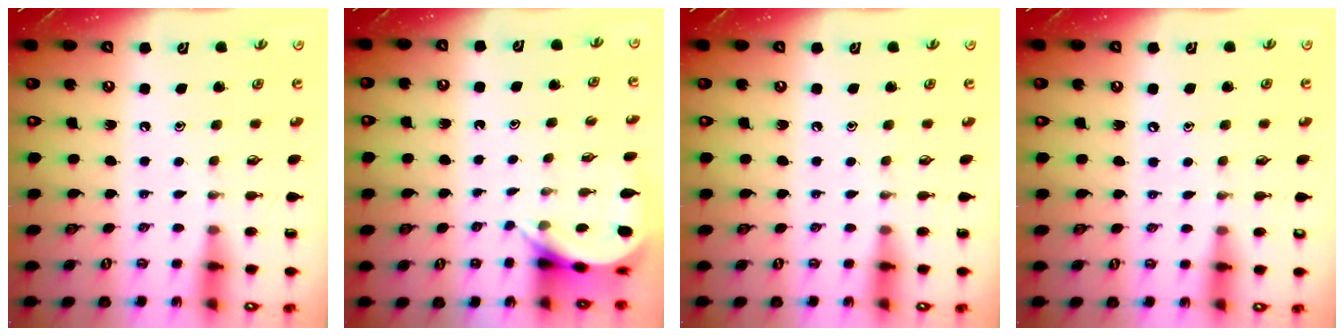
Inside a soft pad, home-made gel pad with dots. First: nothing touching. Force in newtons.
{"total": 4.3, "press": 4.3, "slide": 0.2}
{"total": 0.0}
{"total": 3.0, "press": 3.0, "slide": 0.4}